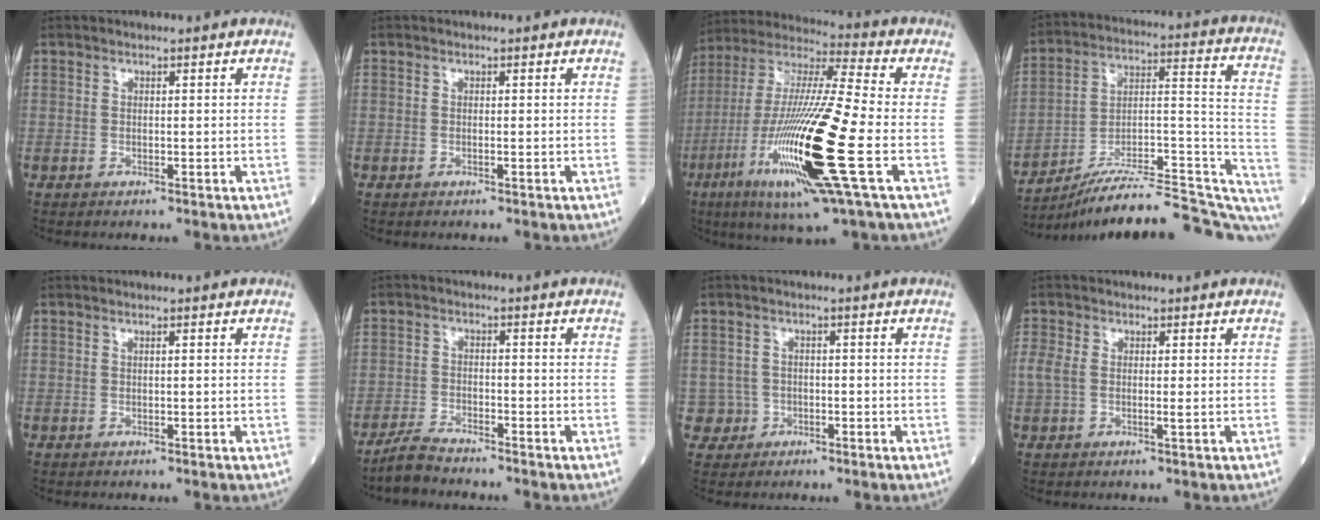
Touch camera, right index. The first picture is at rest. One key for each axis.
{"total": 0.0}
{"total": 23.0, "fx": -7.0, "fy": 1.3, "fz": 21.9, "tx": -0.453, "ty": -0.034, "tz": -0.132}
{"total": 26.5, "fx": -23.7, "fy": 3.1, "fz": 11.5, "tx": -0.105, "ty": 0.034, "tz": -0.341}
{"total": 0.0}
{"total": 3.8, "fx": -3.6, "fy": 0.2, "fz": 1.1, "tx": -0.025, "ty": -0.013, "tz": -0.072}
{"total": 3.1, "fx": -0.9, "fy": 3.0, "fz": -0.3, "tx": 0.014, "ty": 0.013, "tz": -0.014}
{"total": 3.1, "fx": 0.1, "fy": 1.5, "fz": 2.8, "tx": -0.080, "ty": 0.007, "tz": 0.003}